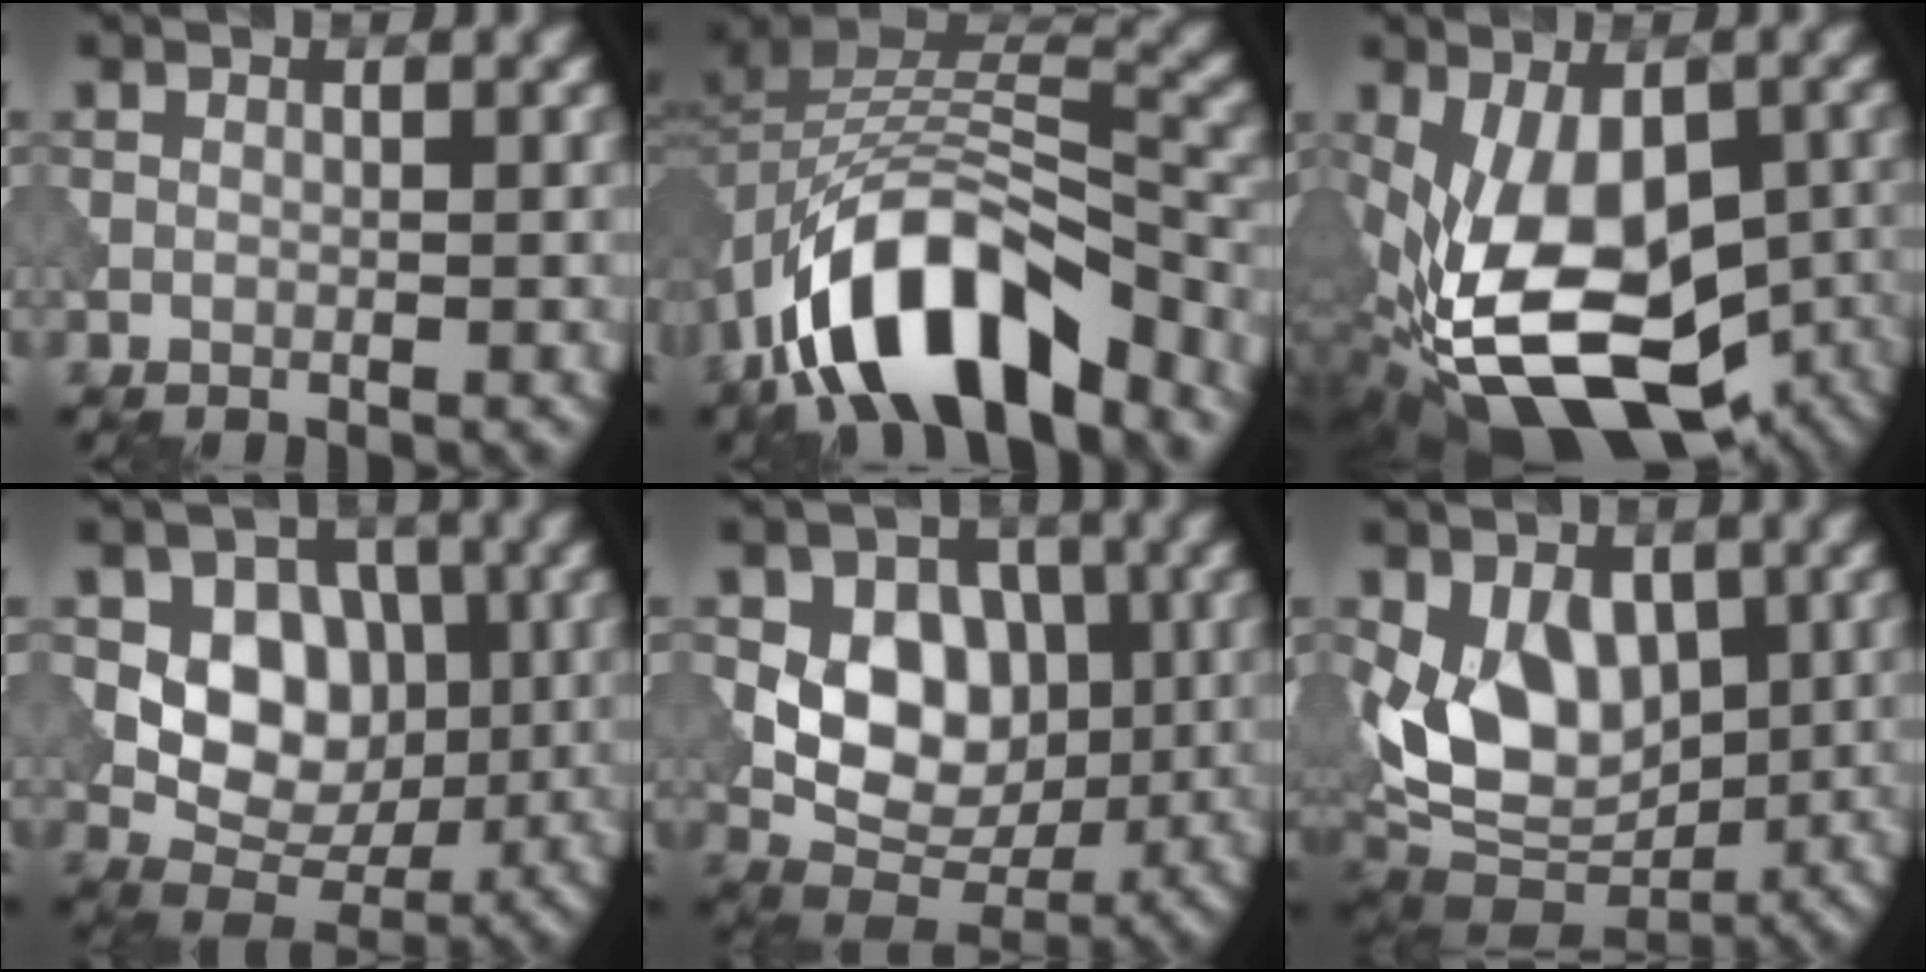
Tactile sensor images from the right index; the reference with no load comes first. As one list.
[{"total": 12.3, "force": [-7.4, 5.5, 8.1], "torque": [-0.135, -0.001, -0.138]}, {"total": 15.6, "force": [-4.5, 8.5, 12.3], "torque": [-0.215, -0.029, -0.063]}, {"total": 7.2, "force": [0.8, 5.6, 4.5], "torque": [-0.068, -0.004, 0.007]}, {"total": 7.8, "force": [0.6, 5.8, 5.2], "torque": [-0.081, -0.004, 0.006]}, {"total": 8.3, "force": [0.8, 5.9, 5.9], "torque": [-0.097, -0.017, 0.014]}]